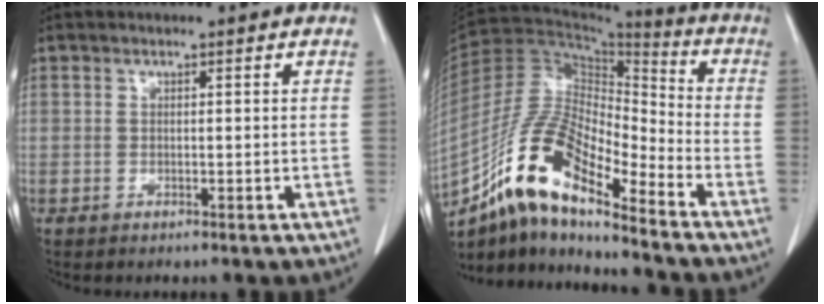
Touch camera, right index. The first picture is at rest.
{"total": 15.0, "force": [-10.2, 3.7, 10.4], "torque": [-0.206, 0.020, -0.185]}